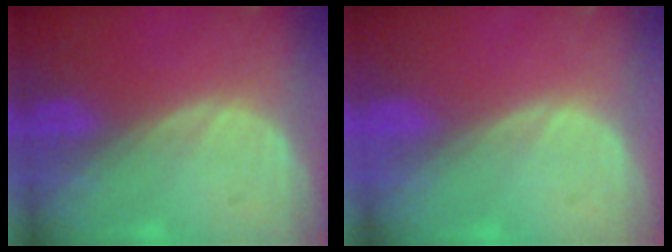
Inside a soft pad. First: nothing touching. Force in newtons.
{"total": 0.0}